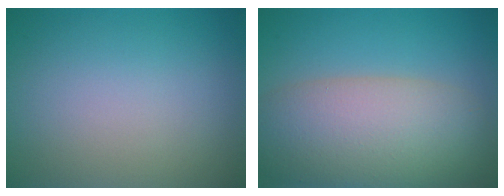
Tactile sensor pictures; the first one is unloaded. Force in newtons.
{"total": 9.6, "press": 9.6, "slide": 0.7}